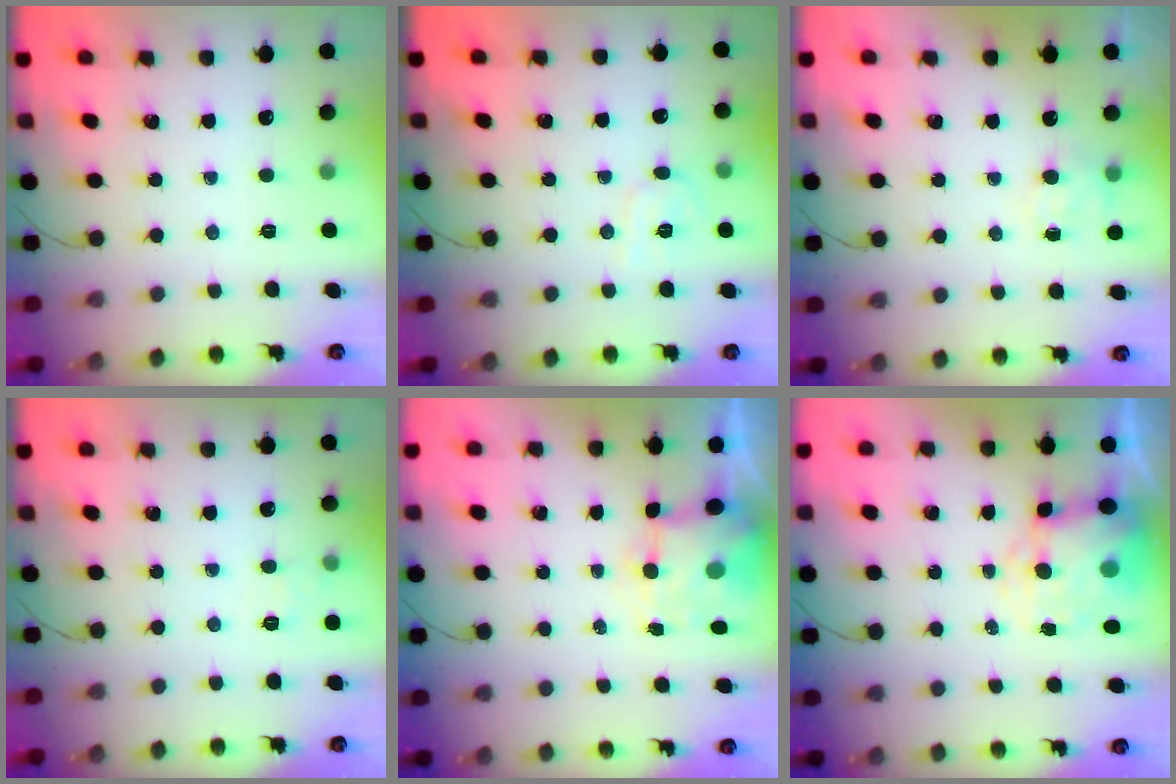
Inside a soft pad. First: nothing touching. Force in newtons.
{"total": 5.5, "press": 5.2, "slide": 1.5}
{"total": 5.9, "press": 5.8, "slide": 1.3}
{"total": 5.0, "press": 4.7, "slide": 1.4}
{"total": 7.0, "press": 6.9, "slide": 1.0}
{"total": 9.4, "press": 9.2, "slide": 2.2}